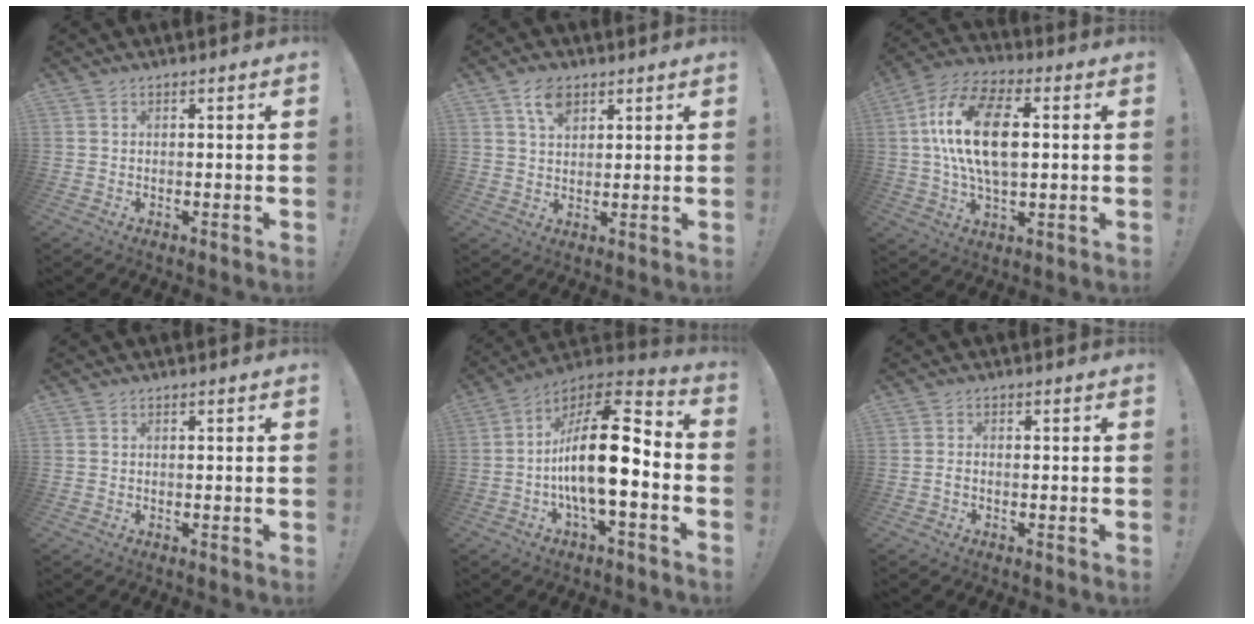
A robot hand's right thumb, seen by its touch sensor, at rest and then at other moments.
{"total": 6.5, "force": [3.8, 3.8, 3.7], "torque": [-0.067, -0.006, 0.070]}
{"total": 18.3, "force": [2.7, 10.1, 15.1], "torque": [-0.280, 0.008, 0.040]}
{"total": 0.0}
{"total": 20.0, "force": [-3.0, 7.4, 18.3], "torque": [-0.331, 0.018, -0.050]}
{"total": 1.4, "force": [-1.0, 0.4, 1.0], "torque": [-0.025, 0.006, -0.016]}